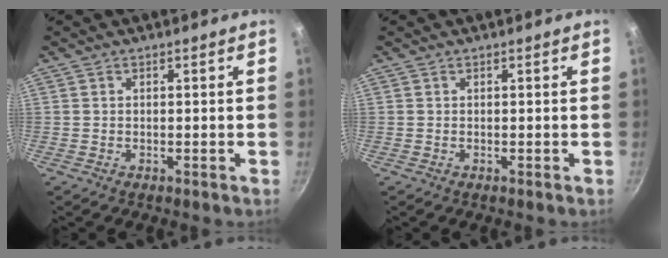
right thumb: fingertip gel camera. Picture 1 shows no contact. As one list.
[{"total": 0.0}]